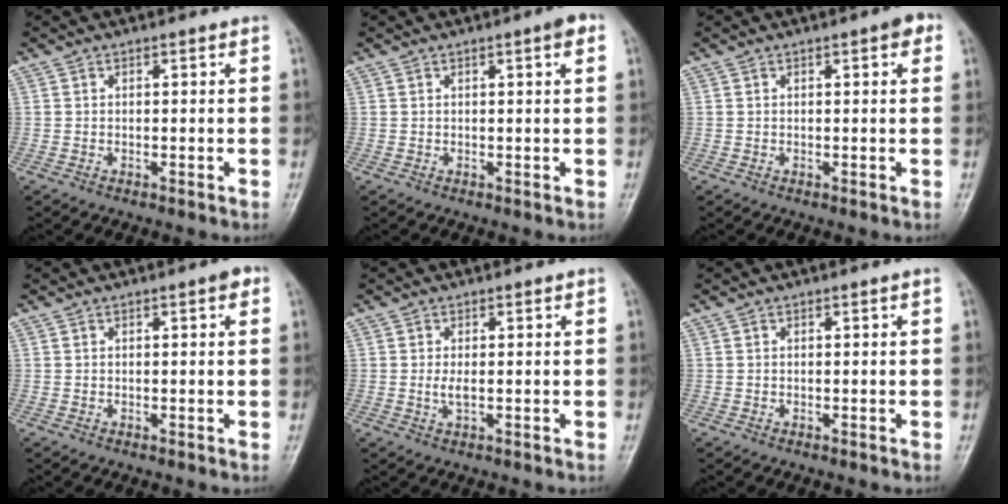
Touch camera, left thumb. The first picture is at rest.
{"total": 2.3, "force": [1.0, 0.3, 2.1], "torque": [-0.026, 0.002, 0.012]}
{"total": 2.4, "force": [0.9, 0.9, 2.0], "torque": [-0.018, 0.004, 0.008]}
{"total": 1.4, "force": [0.6, 0.5, 1.2], "torque": [-0.011, 0.003, 0.005]}
{"total": 1.7, "force": [0.1, 0.7, 1.5], "torque": [-0.031, -0.003, 0.006]}
{"total": 0.0}